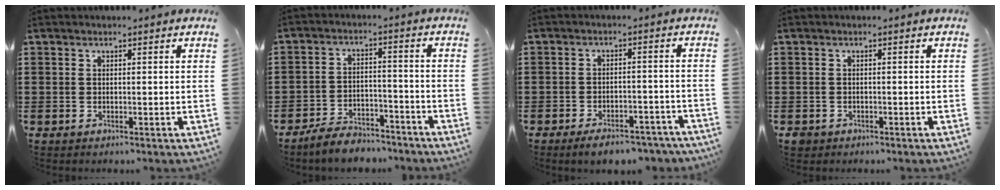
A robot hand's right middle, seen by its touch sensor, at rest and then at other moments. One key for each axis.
{"total": 5.2, "fx": -5.0, "fy": 1.0, "fz": 0.6, "tx": -0.013, "ty": 0.011, "tz": -0.100}
{"total": 4.4, "fx": -4.0, "fy": 0.8, "fz": 1.6, "tx": -0.024, "ty": 0.004, "tz": -0.074}
{"total": 0.9, "fx": -0.7, "fy": 0.5, "fz": 0.2, "tx": -0.005, "ty": 0.000, "tz": -0.016}